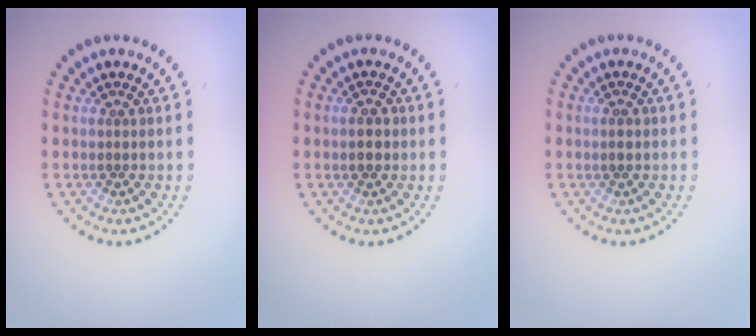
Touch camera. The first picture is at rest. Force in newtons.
{"total": 2.0, "press": 2.0, "slide": 0.2}
{"total": 1.2, "press": 1.2, "slide": 0.1}